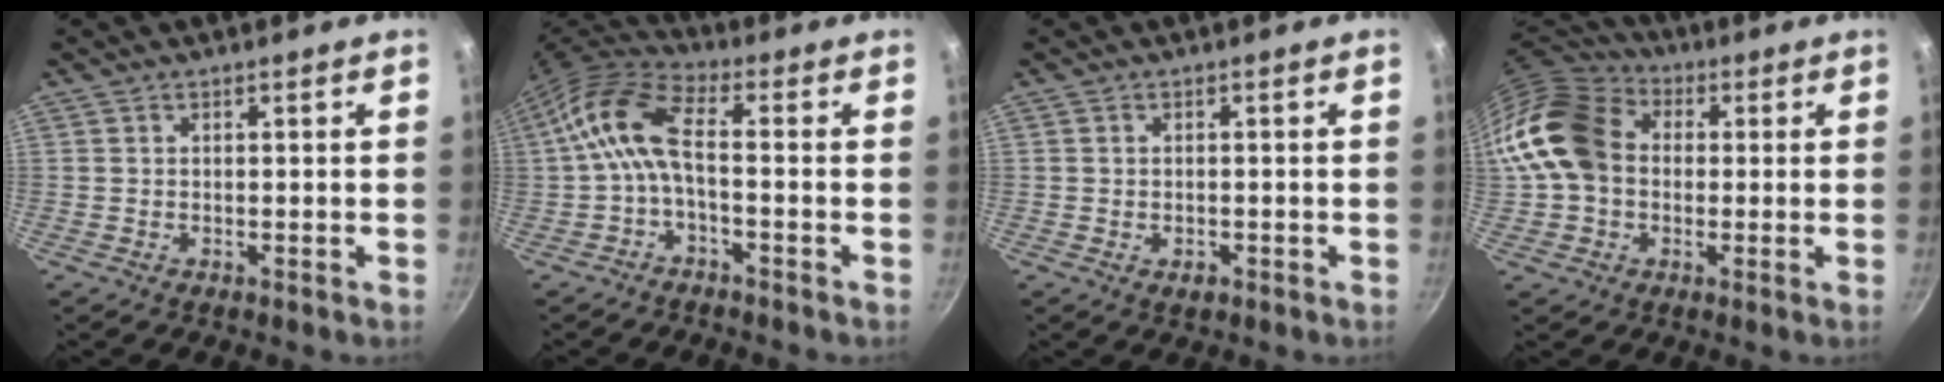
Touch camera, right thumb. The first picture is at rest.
{"total": 9.6, "force": [-1.4, 4.0, 8.6], "torque": [-0.189, 0.035, -0.043]}
{"total": 1.7, "force": [-0.7, 1.1, 1.1], "torque": [-0.014, 0.000, -0.011]}
{"total": 16.7, "force": [0.8, 13.2, 10.3], "torque": [-0.185, 0.036, 0.002]}